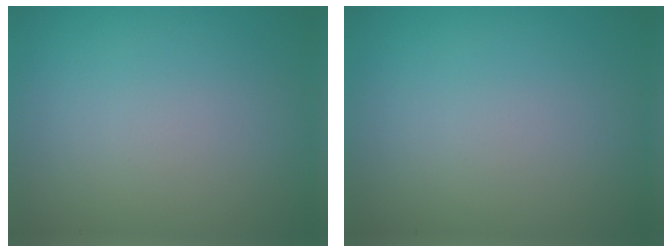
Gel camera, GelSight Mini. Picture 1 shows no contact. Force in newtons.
{"total": 0.0}